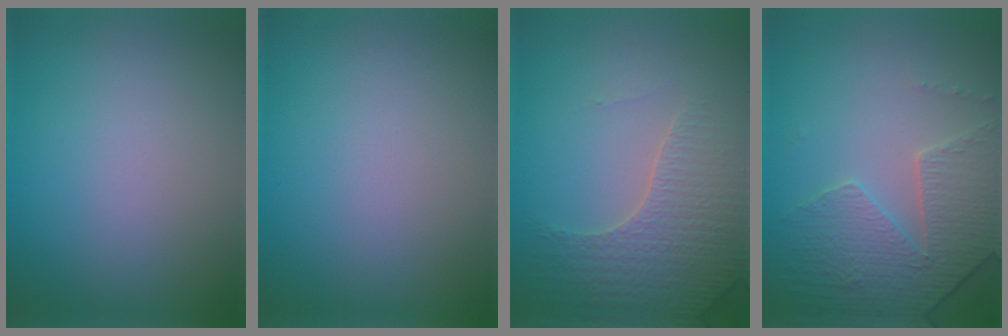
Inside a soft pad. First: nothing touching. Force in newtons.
{"total": 0.0}
{"total": 4.0, "press": 3.9, "slide": 1.1}
{"total": 4.0, "press": 3.9, "slide": 1.2}